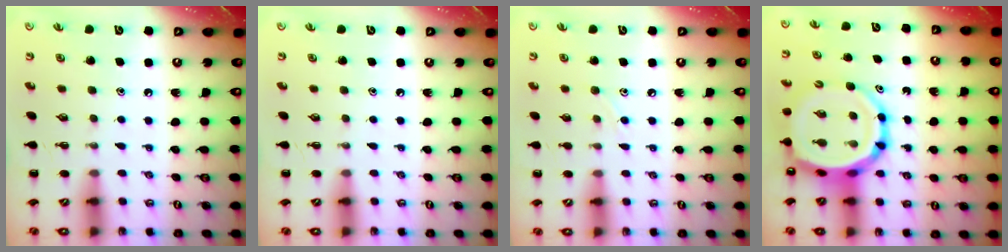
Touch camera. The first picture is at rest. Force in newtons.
{"total": 0.0}
{"total": 5.0, "press": 4.8, "slide": 1.6}
{"total": 14.2, "press": 13.6, "slide": 4.1}